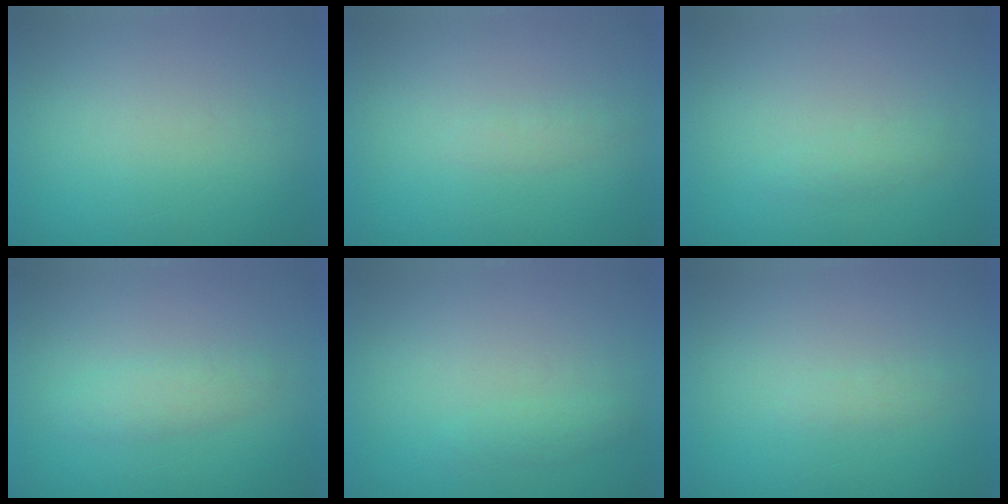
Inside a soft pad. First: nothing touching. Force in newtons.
{"total": 1.3}
{"total": 1.1}
{"total": 2.4}
{"total": 1.3}
{"total": 1.2}